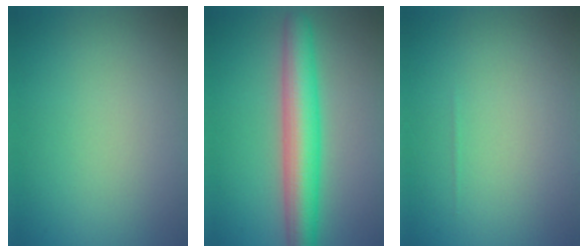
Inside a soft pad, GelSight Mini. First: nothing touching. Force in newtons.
{"total": 6.6, "press": 6.6, "slide": 0.1}
{"total": 0.0}